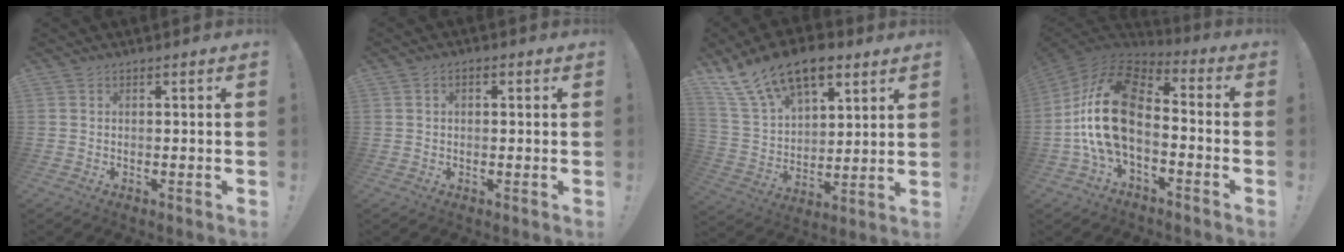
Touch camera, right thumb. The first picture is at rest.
{"total": 1.8, "force": [-0.1, 1.3, 1.2], "torque": [-0.018, 0.005, -0.004]}
{"total": 17.7, "force": [11.2, 9.6, 9.7], "torque": [-0.168, -0.069, 0.210]}
{"total": 20.2, "force": [-1.6, 11.9, 16.3], "torque": [-0.330, 0.021, -0.020]}